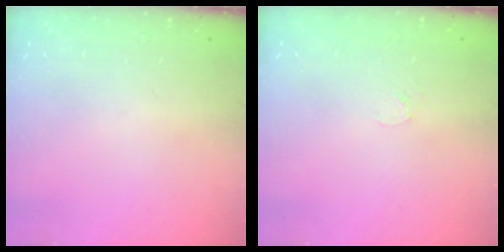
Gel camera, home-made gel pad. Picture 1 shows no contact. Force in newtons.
{"total": 3.2, "press": 3.2, "slide": 0.4}